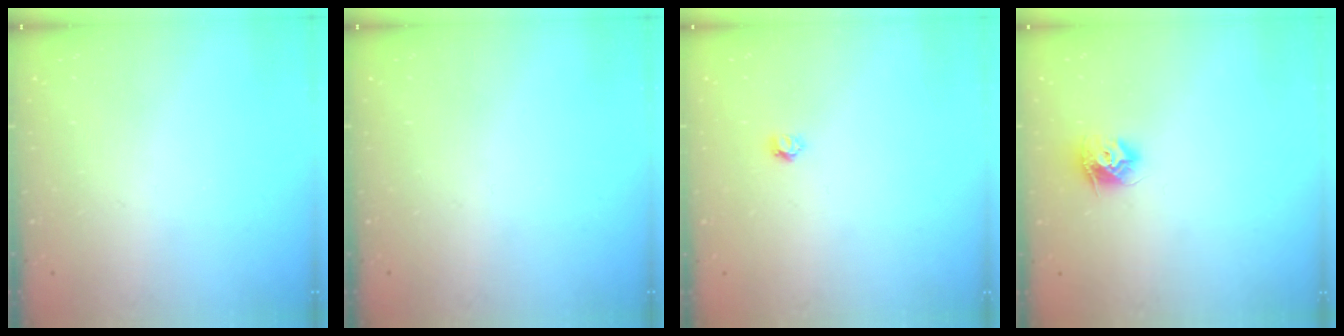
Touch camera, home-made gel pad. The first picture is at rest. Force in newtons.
{"total": 0.0}
{"total": 3.7, "press": 3.6, "slide": 0.4}
{"total": 9.1, "press": 9.1, "slide": 0.3}